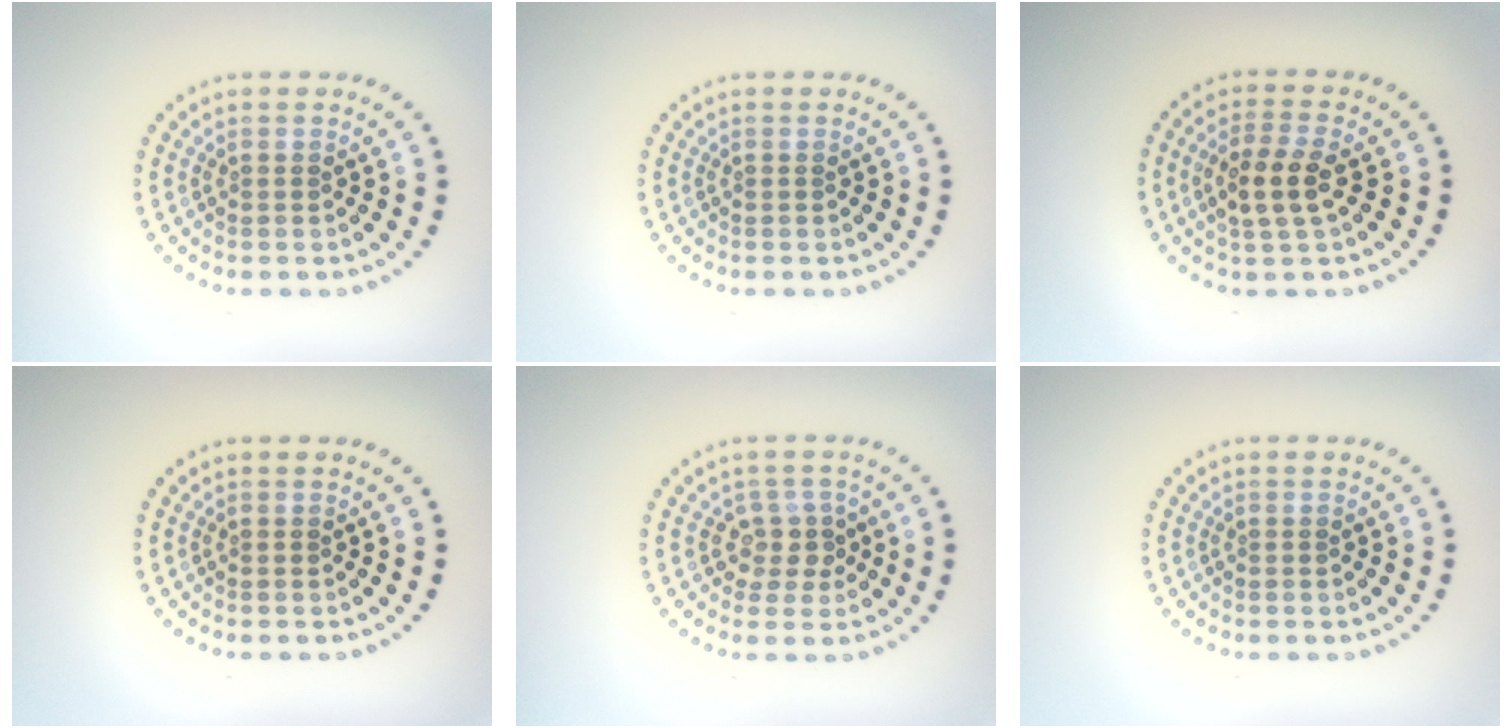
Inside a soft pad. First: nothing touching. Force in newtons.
{"total": 0.0}
{"total": 3.3, "press": 3.2, "slide": 1.1}
{"total": 0.0}
{"total": 2.2, "press": 1.9, "slide": 1.2}
{"total": 0.0}